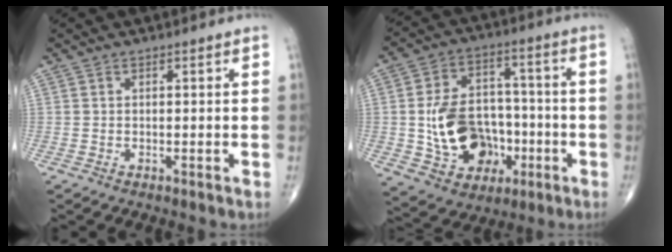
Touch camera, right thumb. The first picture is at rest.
{"total": 17.0, "force": [-3.5, 12.7, 10.8], "torque": [-0.140, 0.036, -0.045]}